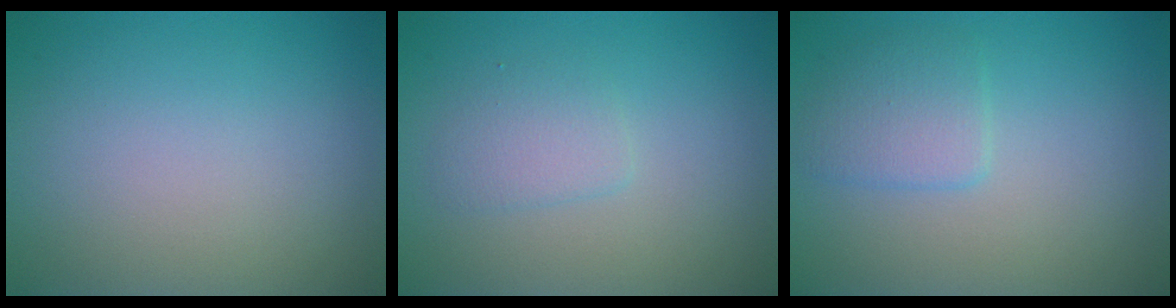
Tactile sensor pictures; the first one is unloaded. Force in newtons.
{"total": 1.7, "press": 1.7, "slide": 0.1}
{"total": 2.4, "press": 2.4, "slide": 0.2}